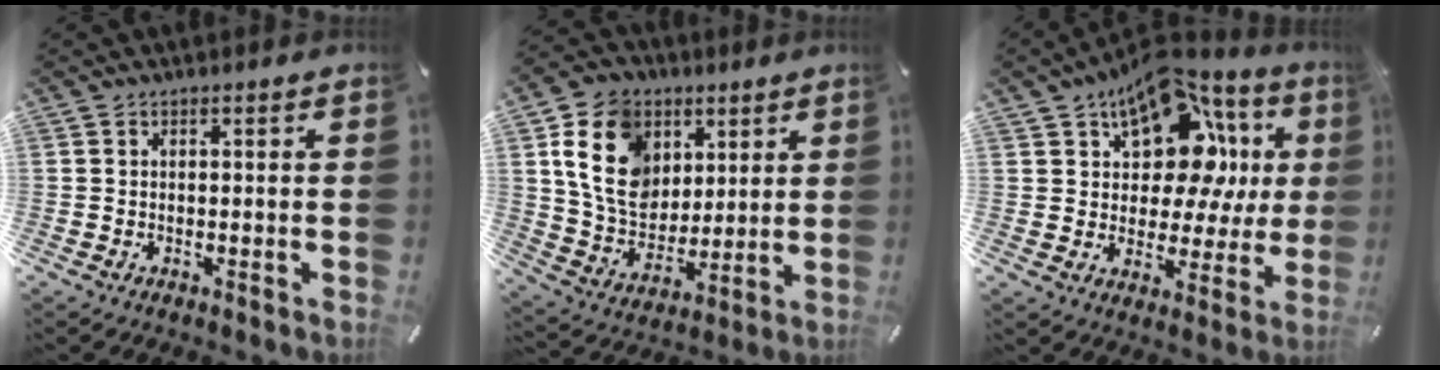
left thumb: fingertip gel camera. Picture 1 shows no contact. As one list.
[{"total": 15.8, "force": [4.9, 13.1, 7.3], "torque": [-0.146, -0.006, 0.095]}, {"total": 17.7, "force": [8.8, 10.9, 10.8], "torque": [-0.152, -0.071, 0.152]}]